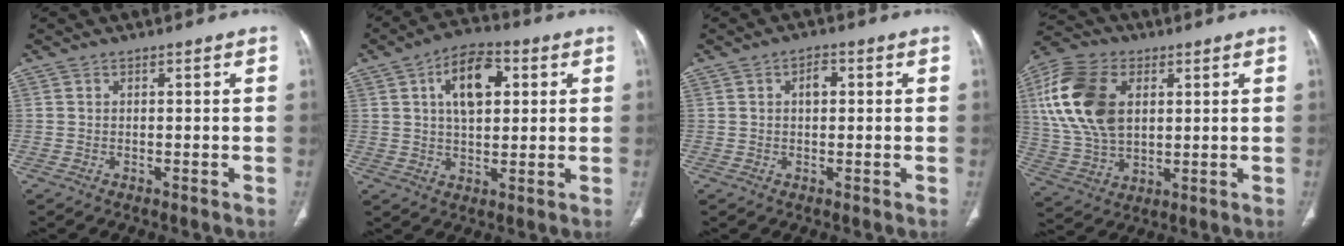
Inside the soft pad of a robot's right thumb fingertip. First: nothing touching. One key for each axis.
{"total": 11.4, "fx": 3.4, "fy": 6.2, "fz": 8.8, "tx": -0.125, "ty": 0.005, "tz": 0.051}
{"total": 2.6, "fx": 0.5, "fy": 1.6, "fz": 2.0, "tx": -0.029, "ty": 0.008, "tz": 0.008}
{"total": 18.0, "fx": 4.4, "fy": 11.5, "fz": 13.1, "tx": -0.261, "ty": 0.000, "tz": 0.086}